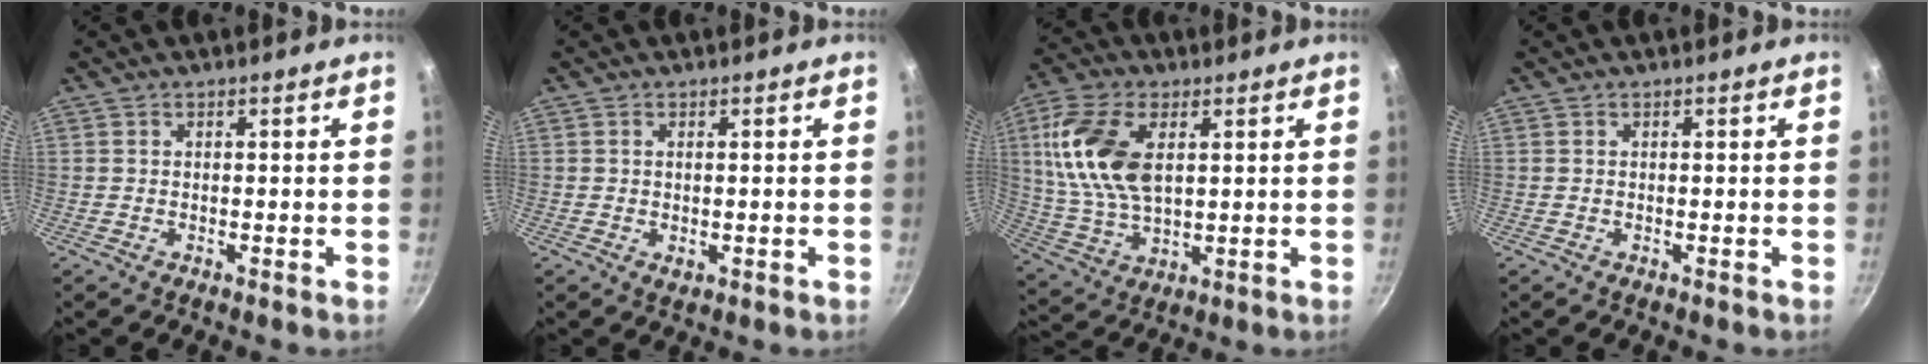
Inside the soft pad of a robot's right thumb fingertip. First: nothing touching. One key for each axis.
{"total": 1.6, "fx": -0.1, "fy": 0.9, "fz": 1.3, "tx": -0.020, "ty": -0.003, "tz": 0.000}
{"total": 15.6, "fx": 3.9, "fy": 8.7, "fz": 12.3, "tx": -0.234, "ty": -0.007, "tz": 0.080}
{"total": 0.0}